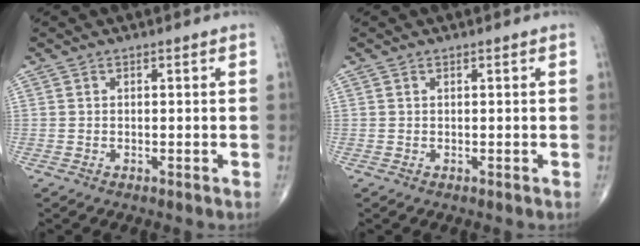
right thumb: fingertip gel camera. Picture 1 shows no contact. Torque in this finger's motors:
{"motor_torque": [-0.06, -0.06, 0.11, 0.11, 0.01]}